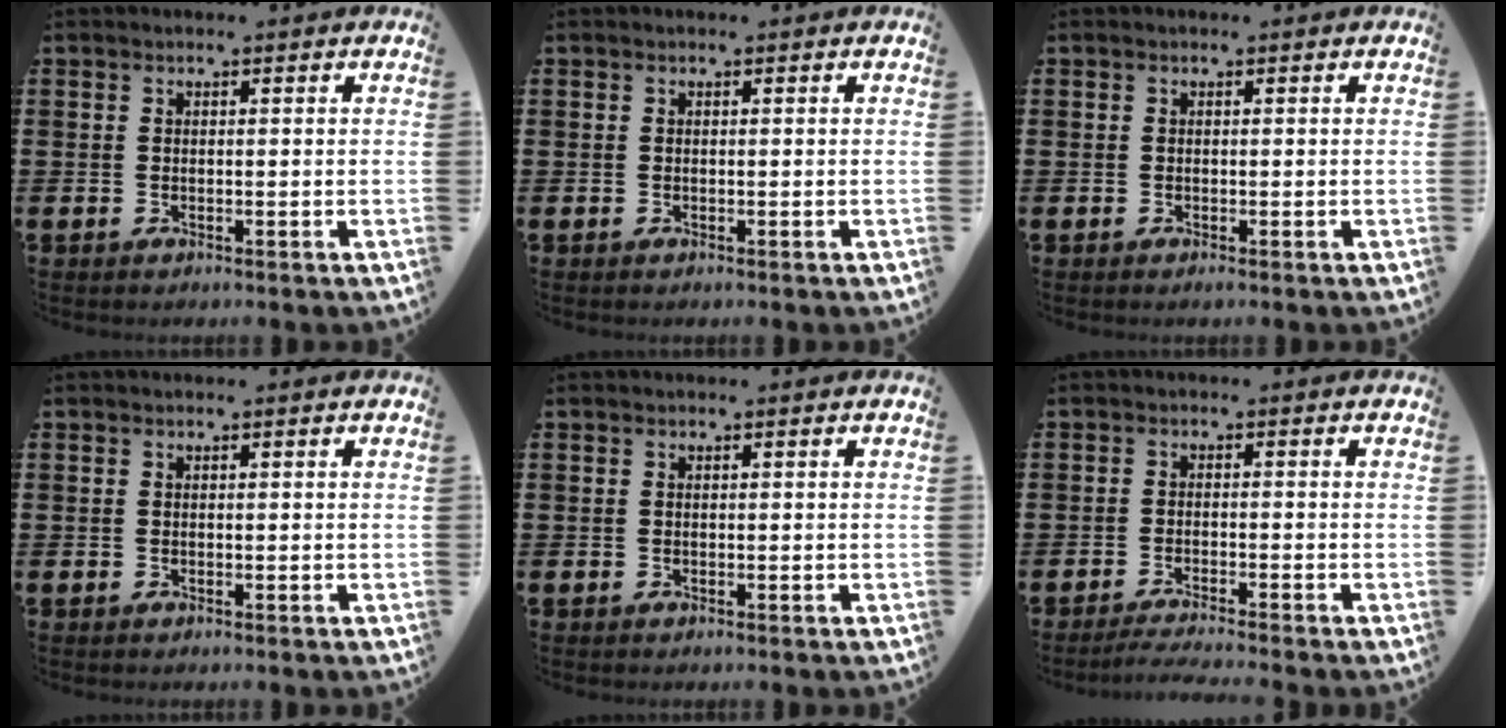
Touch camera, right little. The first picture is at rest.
{"total": 0.0}
{"total": 0.0}
{"total": 0.0}
{"total": 0.0}
{"total": 1.8, "force": [-1.6, -0.2, 0.8], "torque": [-0.011, 0.003, -0.032]}